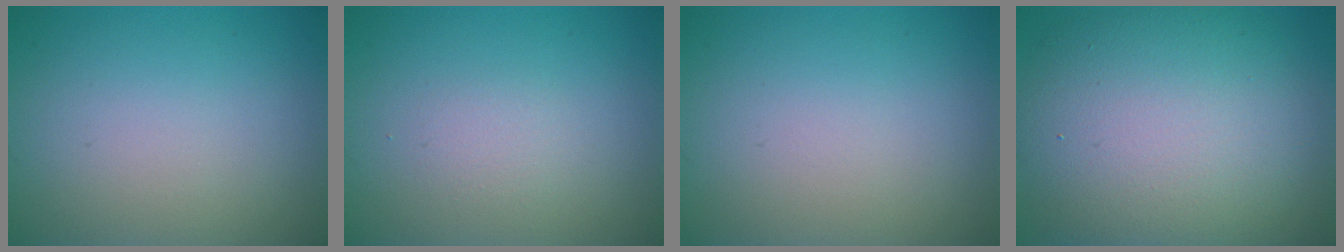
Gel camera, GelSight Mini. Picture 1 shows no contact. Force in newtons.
{"total": 1.2, "press": 1.2, "slide": 0.1}
{"total": 0.0}
{"total": 13.6, "press": 13.6, "slide": 0.6}